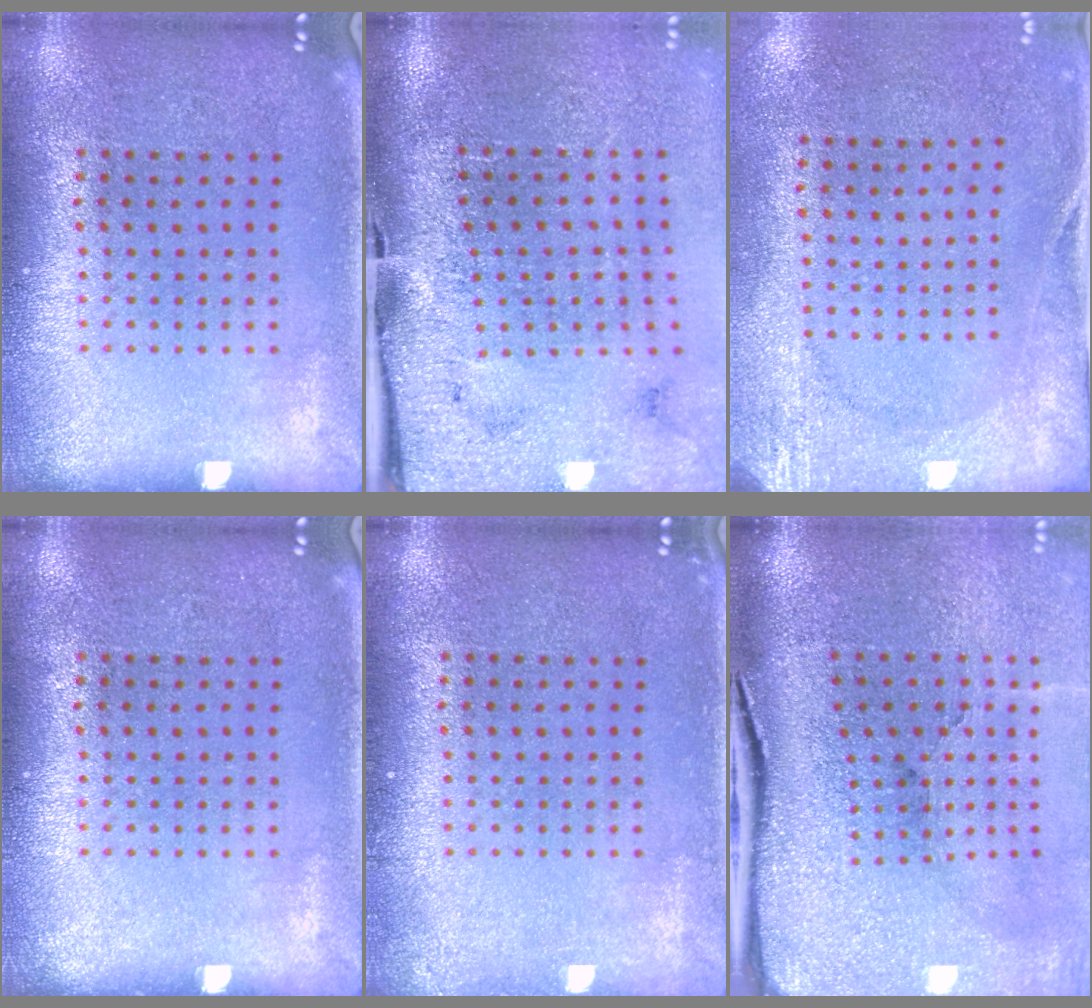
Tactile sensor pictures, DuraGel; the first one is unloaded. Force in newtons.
{"total": 4.7, "press": 3.6, "slide": 2.9}
{"total": 2.7, "press": 2.1, "slide": 1.7}
{"total": 0.0}
{"total": 0.6, "press": 0.6, "slide": 0.1}
{"total": 5.1, "press": 4.0, "slide": 3.1}